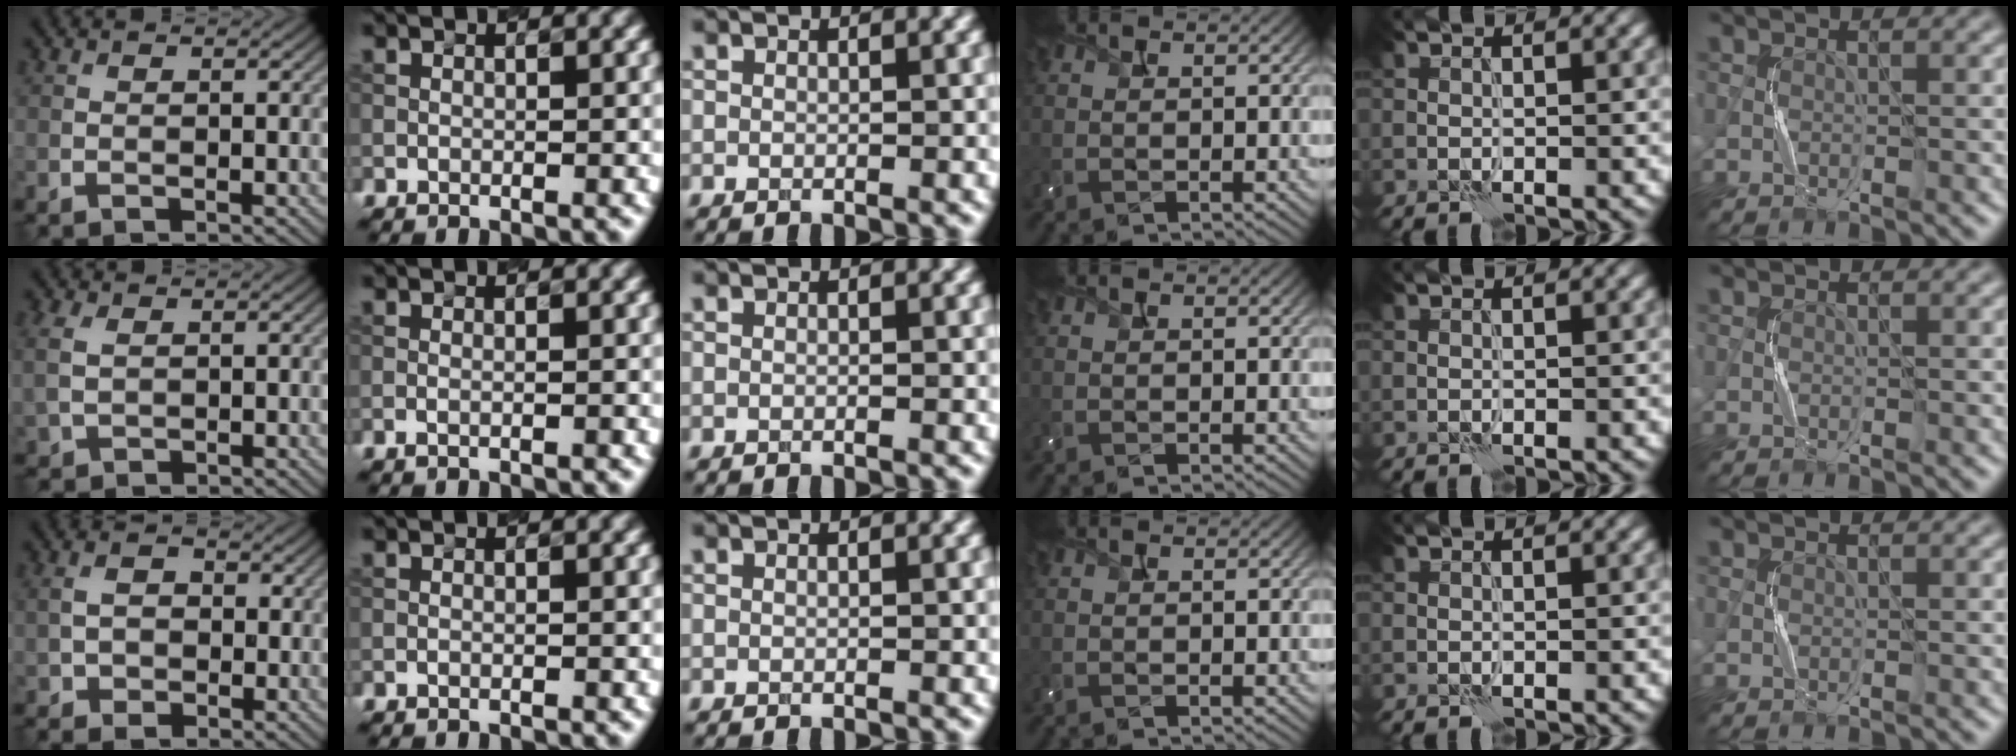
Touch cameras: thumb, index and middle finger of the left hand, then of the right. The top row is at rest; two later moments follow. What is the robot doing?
{"motion": "squeeze", "object": "bubble wrap"}